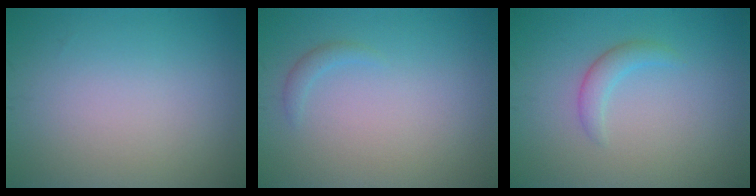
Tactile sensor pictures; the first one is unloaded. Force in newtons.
{"total": 0.9, "press": 0.9, "slide": 0.0}
{"total": 1.7, "press": 1.7, "slide": 0.2}